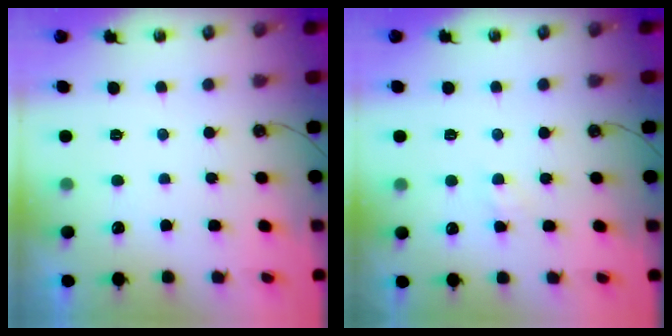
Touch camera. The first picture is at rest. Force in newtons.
{"total": 4.9, "press": 4.8, "slide": 0.7}